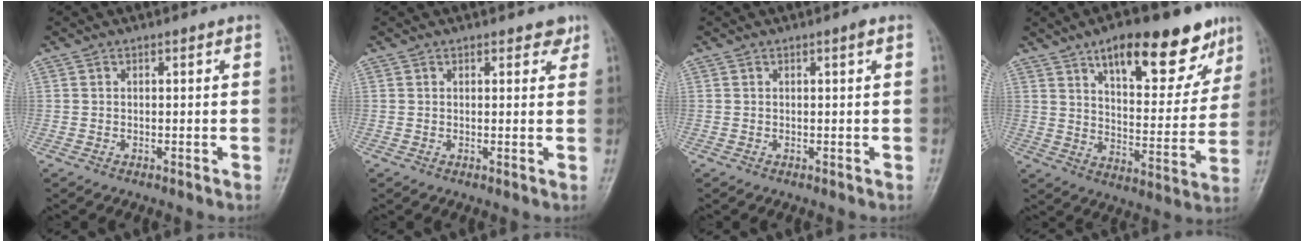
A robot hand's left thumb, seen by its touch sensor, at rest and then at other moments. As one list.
[{"total": 2.2, "force": [1.6, 1.2, 0.9], "torque": [0.008, -0.006, 0.014]}, {"total": 0.9, "force": [0.4, 0.0, 0.8], "torque": [-0.014, 0.000, 0.005]}, {"total": 20.6, "force": [12.5, 7.9, 14.3], "torque": [-0.158, -0.045, 0.189]}]